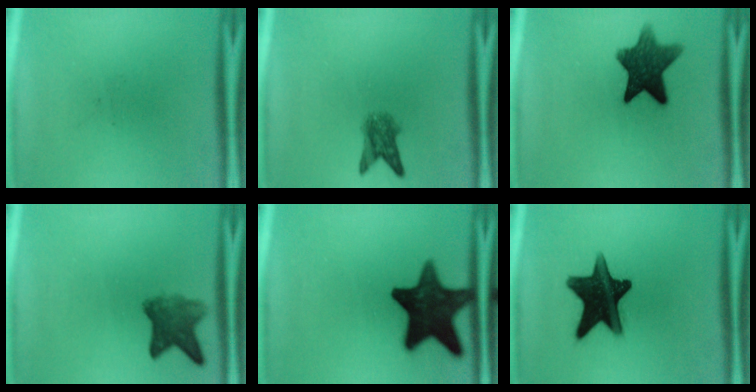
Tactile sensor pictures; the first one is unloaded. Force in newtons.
{"total": 3.9}
{"total": 11.0}
{"total": 5.8}
{"total": 16.9}
{"total": 16.3}